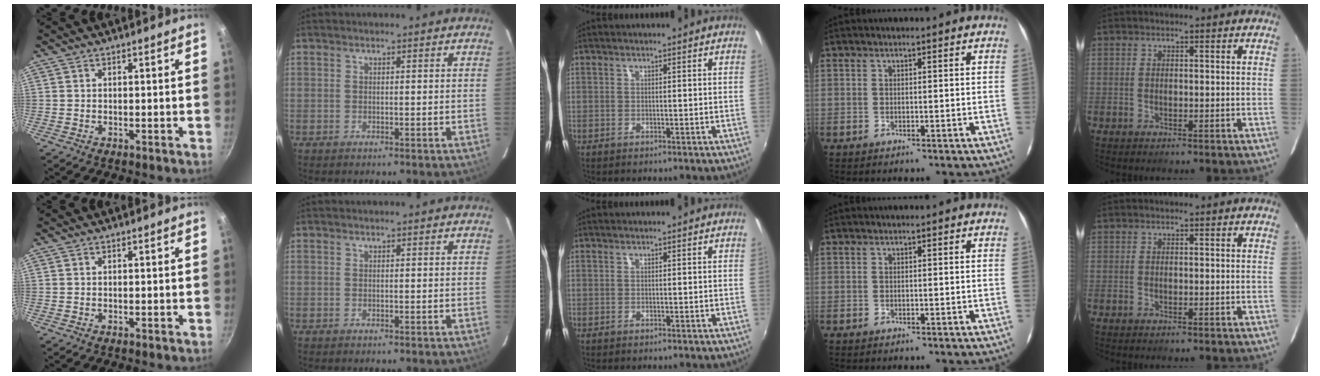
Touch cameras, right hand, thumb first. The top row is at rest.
{}